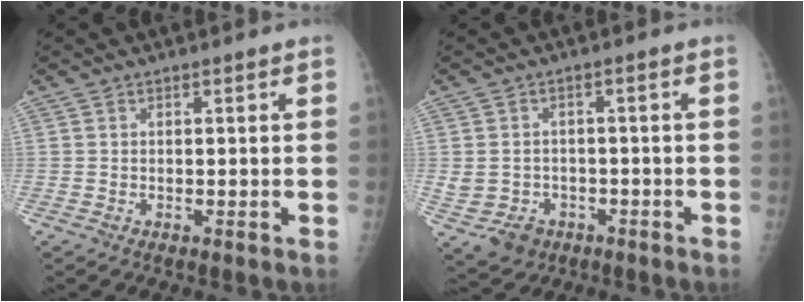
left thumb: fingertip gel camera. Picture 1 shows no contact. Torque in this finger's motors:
{"motor_torque": [0.08, 0.08, 0.36, 0.09, 0.12]}